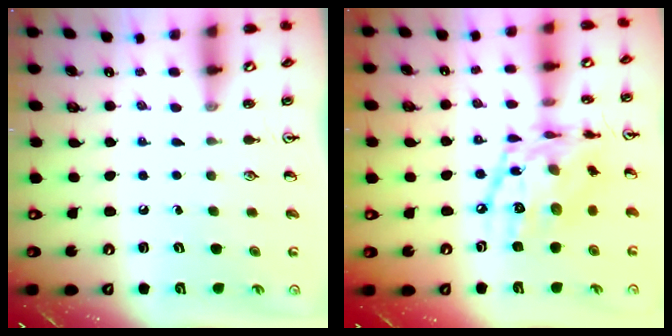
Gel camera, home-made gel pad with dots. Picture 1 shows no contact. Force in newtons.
{"total": 18.5, "press": 18.4, "slide": 1.7}